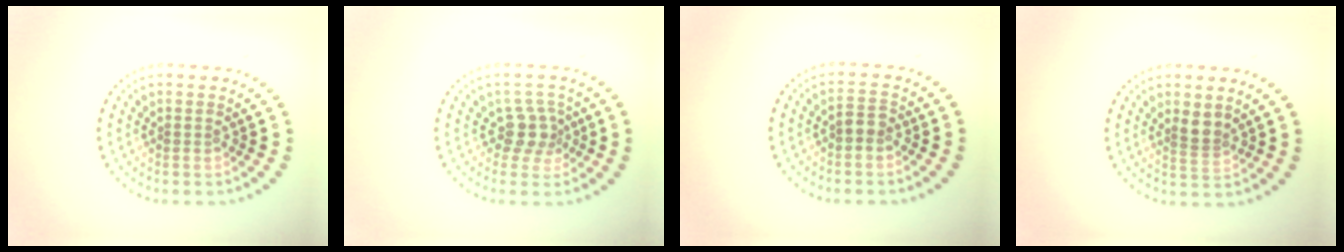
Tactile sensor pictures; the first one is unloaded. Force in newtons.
{"total": 2.5, "press": 2.0, "slide": 1.6}
{"total": 1.4, "press": 1.3, "slide": 0.4}
{"total": 1.5, "press": 1.2, "slide": 0.9}